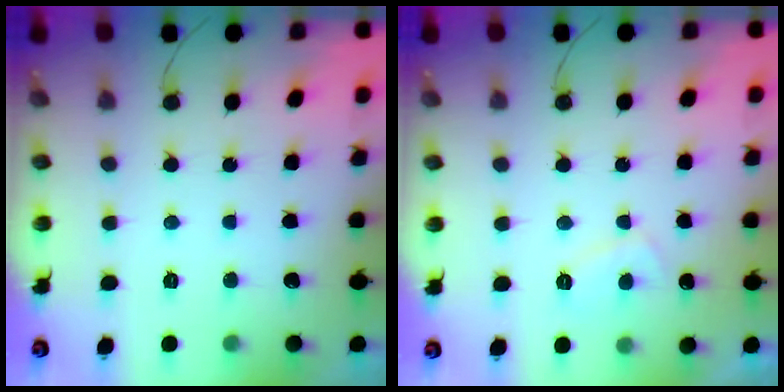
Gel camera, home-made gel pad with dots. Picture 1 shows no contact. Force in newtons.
{"total": 2.7, "press": 2.6, "slide": 0.4}